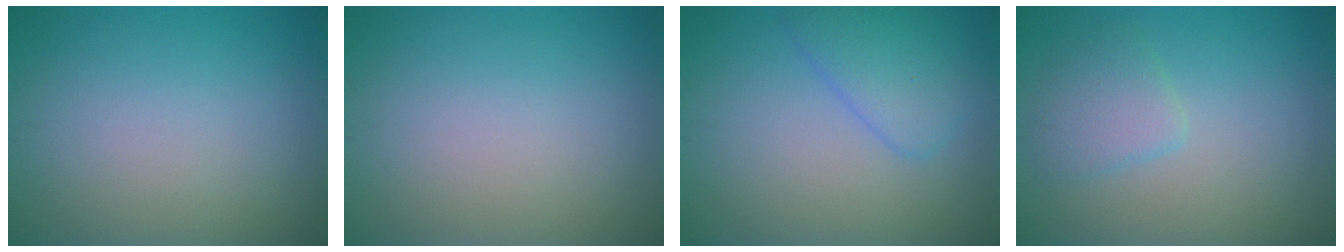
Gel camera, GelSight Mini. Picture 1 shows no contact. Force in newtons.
{"total": 0.0}
{"total": 3.4, "press": 3.4, "slide": 0.2}
{"total": 2.4, "press": 2.4, "slide": 0.3}